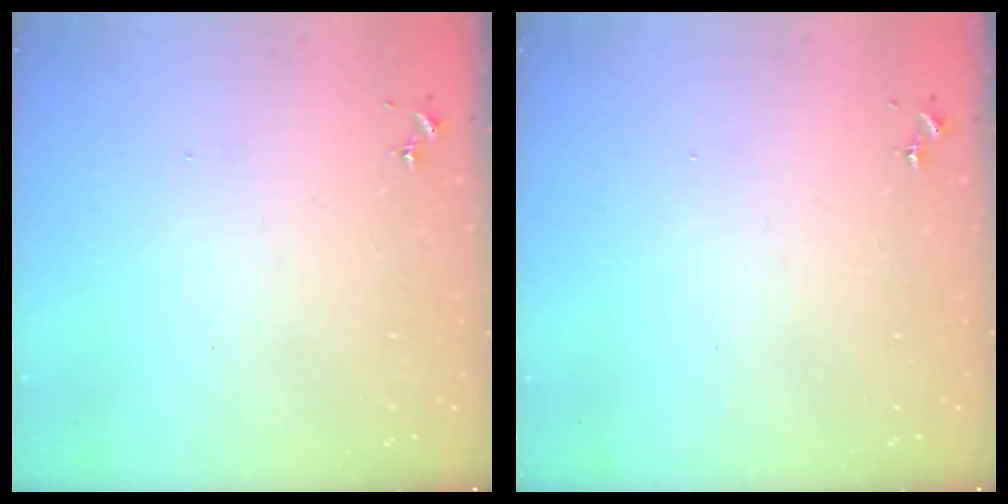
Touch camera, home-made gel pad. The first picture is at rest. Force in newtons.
{"total": 0.0}